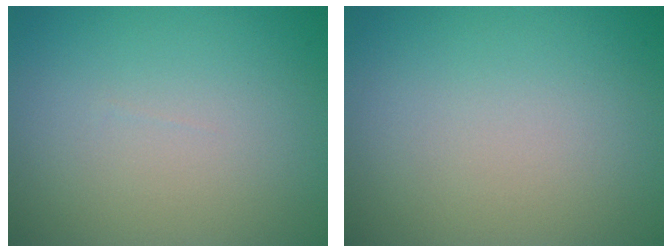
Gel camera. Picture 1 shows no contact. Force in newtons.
{"total": 0.0}